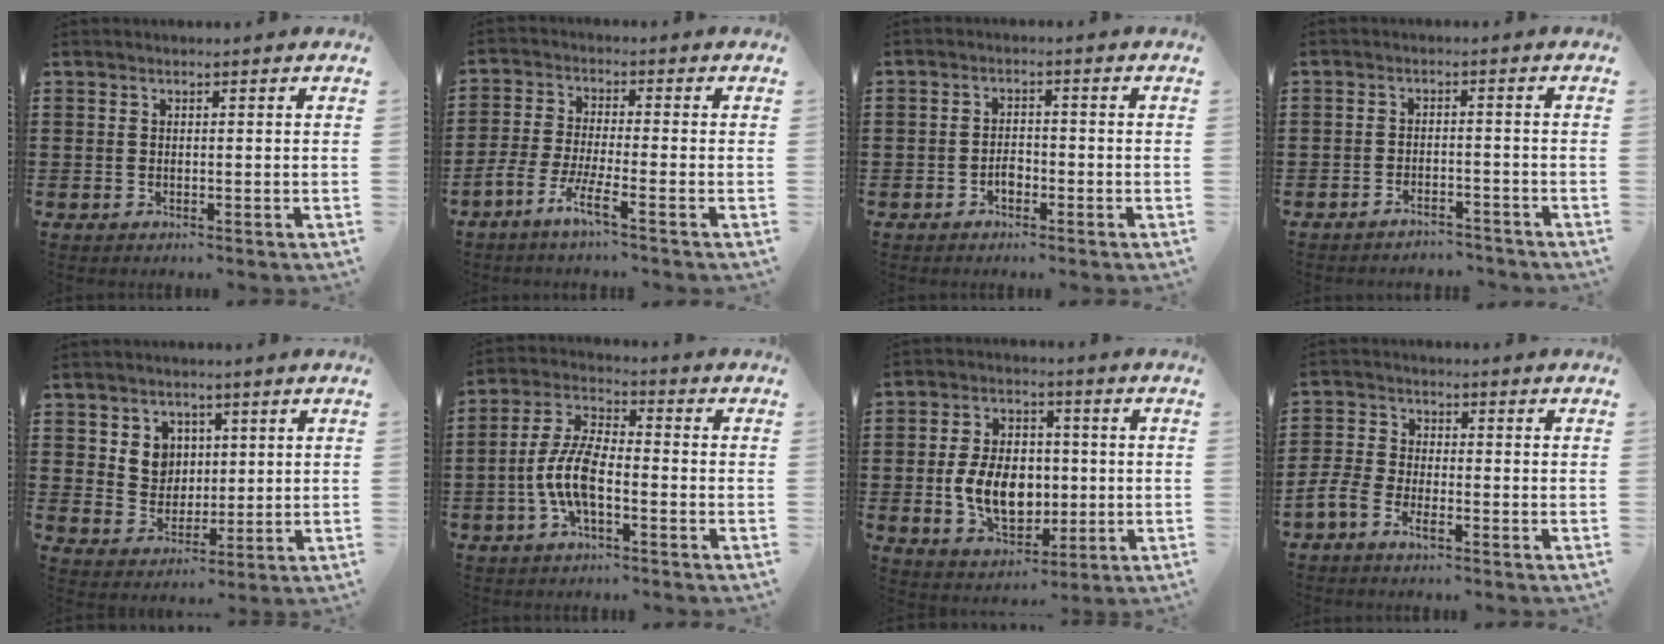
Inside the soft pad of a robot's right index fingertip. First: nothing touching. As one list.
[{"total": 4.8, "force": [-3.6, 0.0, 3.1], "torque": [-0.083, -0.014, -0.075]}, {"total": 2.1, "force": [-1.1, 1.3, 1.3], "torque": [-0.025, 0.001, -0.022]}, {"total": 2.5, "force": [-2.5, 0.3, 0.1], "torque": [-0.009, 0.001, -0.052]}, {"total": 5.4, "force": [1.9, 4.8, 1.4], "torque": [-0.035, 0.007, 0.031]}, {"total": 8.0, "force": [-2.4, 3.2, 6.9], "torque": [-0.165, -0.005, -0.053]}, {"total": 9.8, "force": [-0.9, 6.7, 7.1], "torque": [-0.143, 0.004, -0.020]}, {"total": 3.7, "force": [-2.4, 1.7, 2.2], "torque": [-0.070, -0.001, -0.056]}]